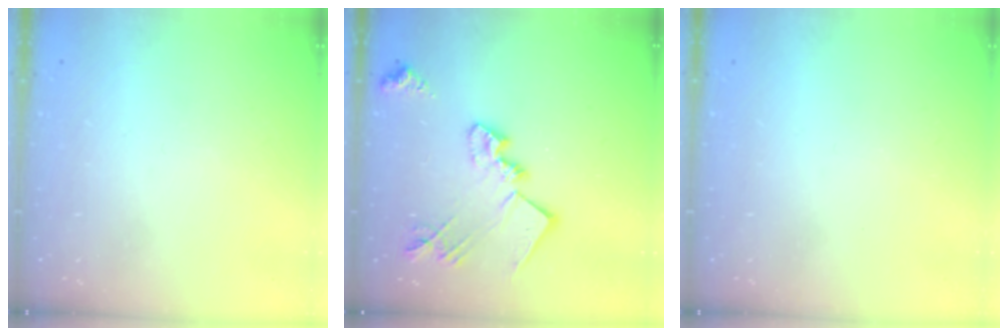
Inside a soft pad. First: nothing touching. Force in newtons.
{"total": 18.2, "press": 18.1, "slide": 1.2}
{"total": 0.0}